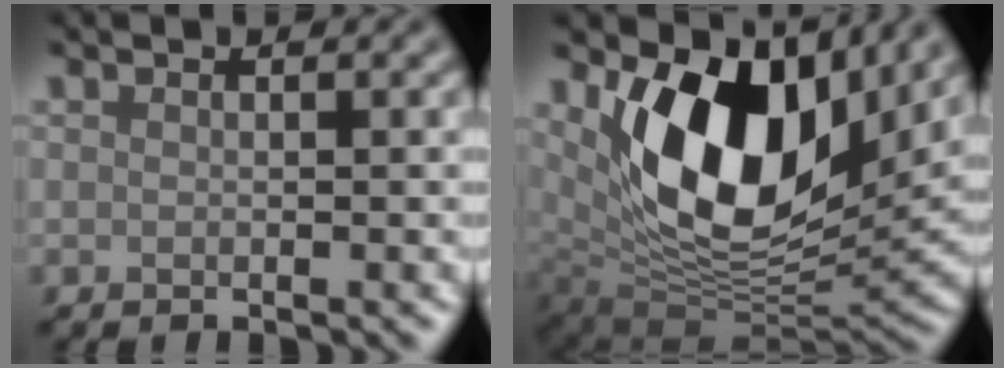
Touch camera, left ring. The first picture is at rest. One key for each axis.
{"total": 13.0, "fx": 4.3, "fy": 7.6, "fz": 9.6, "tx": -0.168, "ty": -0.021, "tz": 0.082}